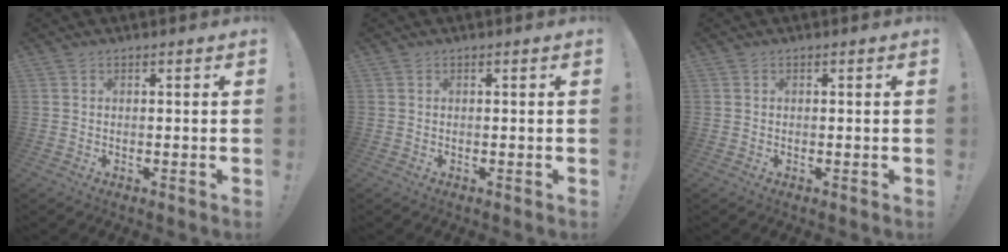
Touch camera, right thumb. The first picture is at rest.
{"total": 0.0}
{"total": 0.0}